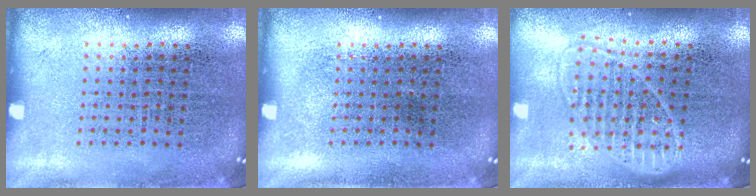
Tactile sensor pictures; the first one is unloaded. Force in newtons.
{"total": 0.0}
{"total": 1.8, "press": 1.5, "slide": 1.0}